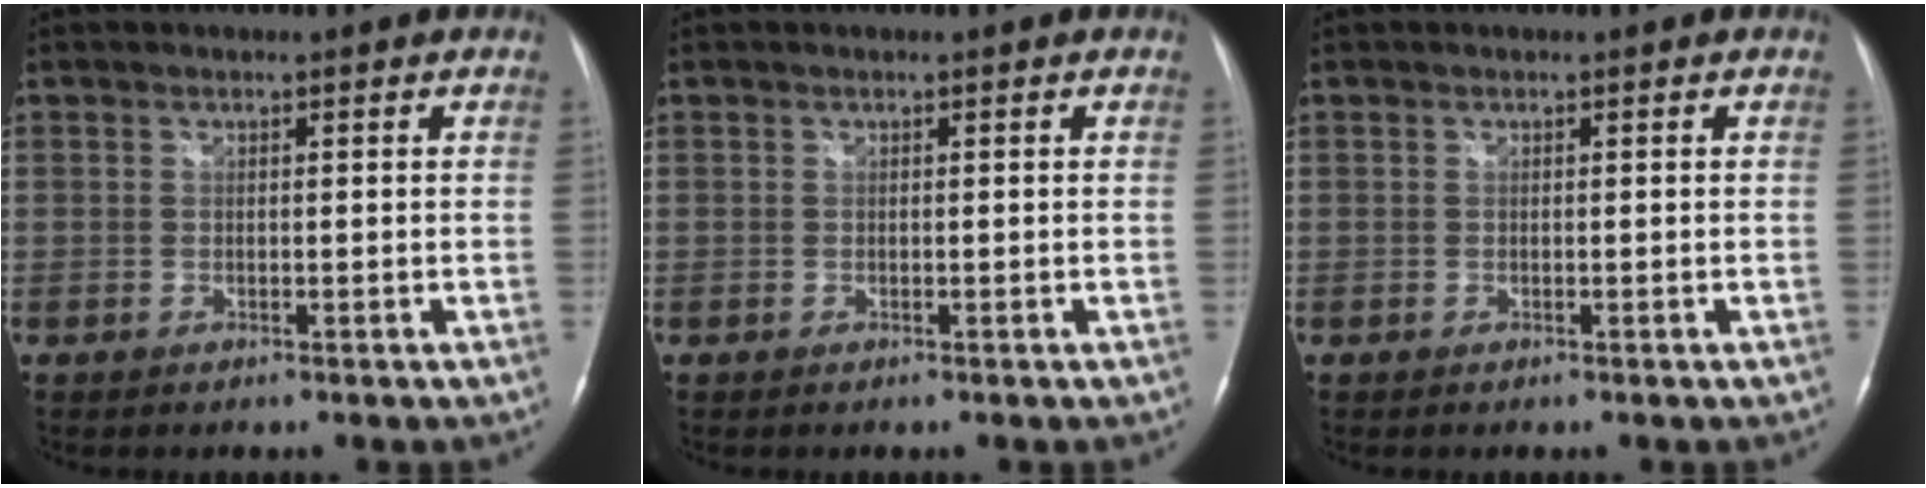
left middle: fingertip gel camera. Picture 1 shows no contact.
{"total": 0.0}
{"total": 0.0}